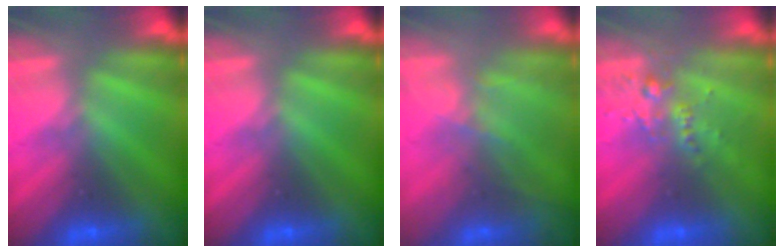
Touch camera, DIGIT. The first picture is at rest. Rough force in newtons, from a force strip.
{"total": 0.0}
{"total": 7.6}
{"total": 2.6}